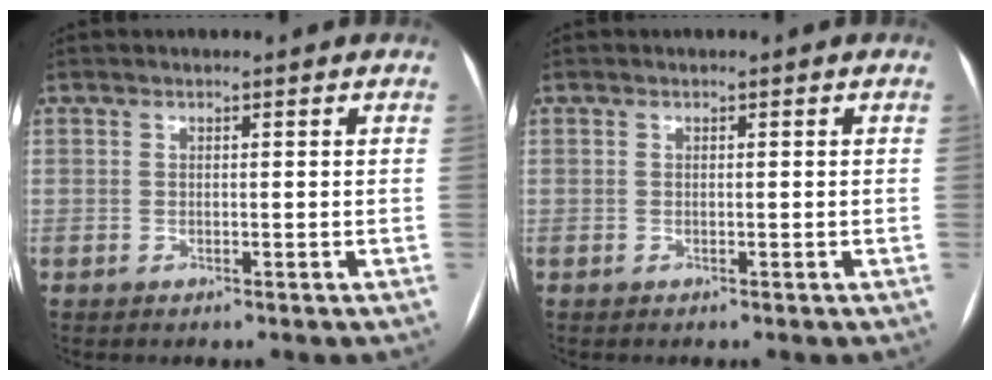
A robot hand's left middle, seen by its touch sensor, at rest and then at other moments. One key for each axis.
{"total": 0.0}